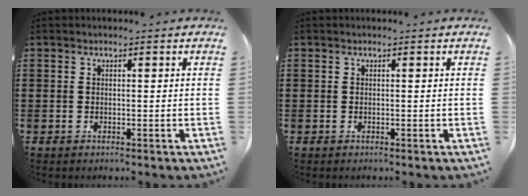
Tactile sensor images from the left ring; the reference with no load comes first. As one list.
[{"total": 0.0}]